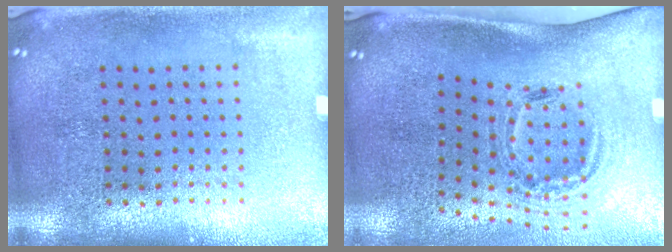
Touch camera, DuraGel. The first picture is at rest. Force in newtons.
{"total": 1.5, "press": 1.1, "slide": 1.0}